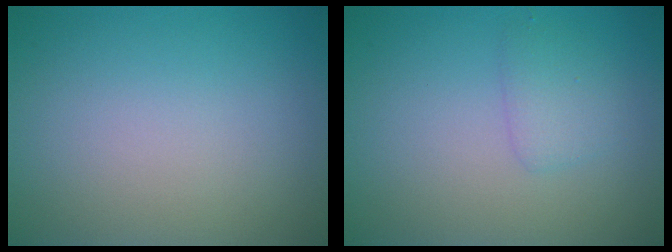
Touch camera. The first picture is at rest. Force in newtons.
{"total": 1.6, "press": 1.6, "slide": 0.1}